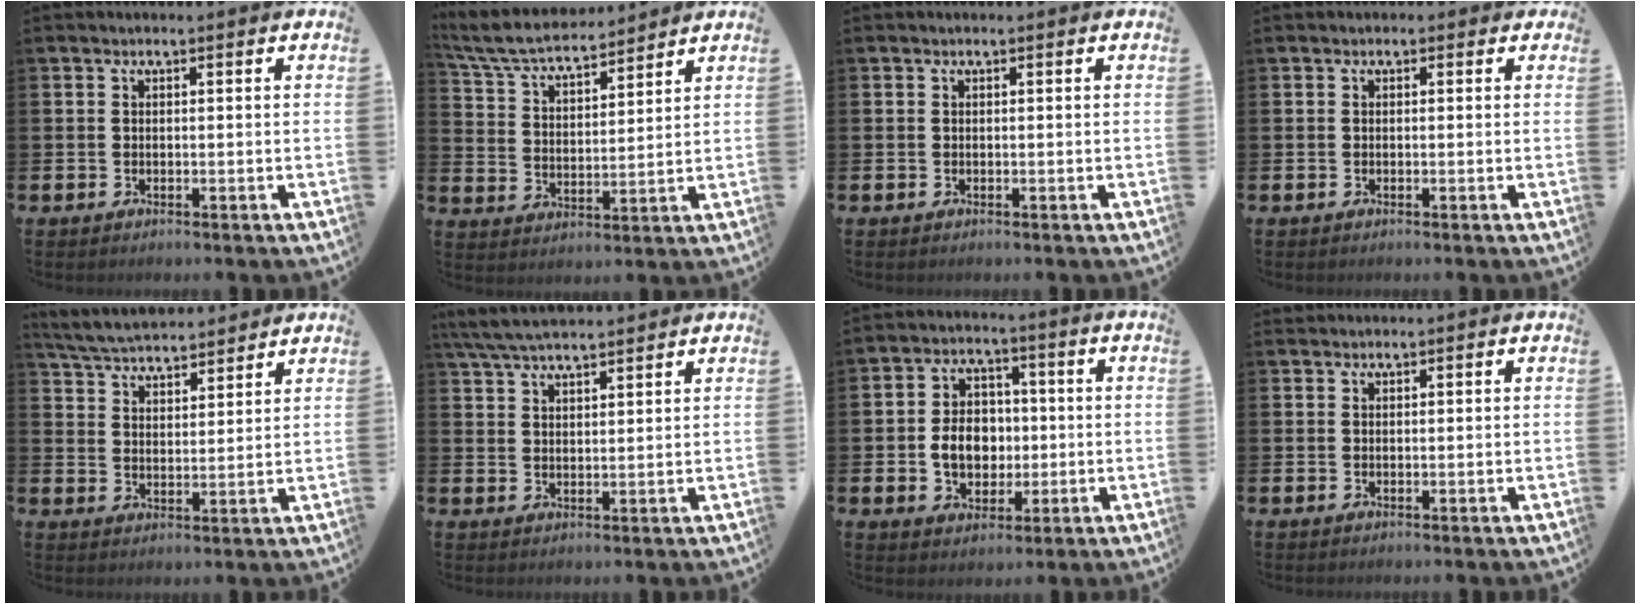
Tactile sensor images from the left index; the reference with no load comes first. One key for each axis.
{"total": 6.7, "fx": 6.3, "fy": 1.2, "fz": 2.0, "tx": -0.071, "ty": -0.036, "tz": 0.111}
{"total": 0.0}
{"total": 0.6, "fx": -0.2, "fy": 0.5, "fz": 0.1, "tx": 0.004, "ty": 0.006, "tz": -0.007}
{"total": 5.6, "fx": 5.5, "fy": 0.7, "fz": 0.7, "tx": -0.037, "ty": -0.030, "tz": 0.098}
{"total": 5.6, "fx": 5.3, "fy": 0.8, "fz": 1.6, "tx": -0.052, "ty": -0.018, "tz": 0.099}
{"total": 6.3, "fx": -0.4, "fy": 5.2, "fz": 3.6, "tx": -0.063, "ty": 0.010, "tz": -0.014}
{"total": 1.1, "fx": 1.0, "fy": 0.3, "fz": -0.1, "tx": 0.009, "ty": 0.000, "tz": 0.018}